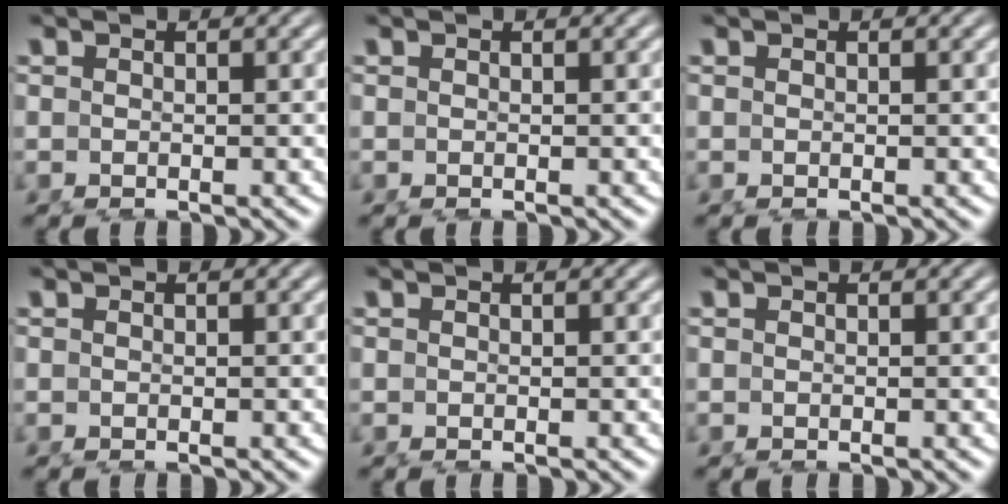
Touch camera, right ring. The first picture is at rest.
{"total": 0.0}
{"total": 0.0}
{"total": 0.0}
{"total": 0.0}
{"total": 0.0}